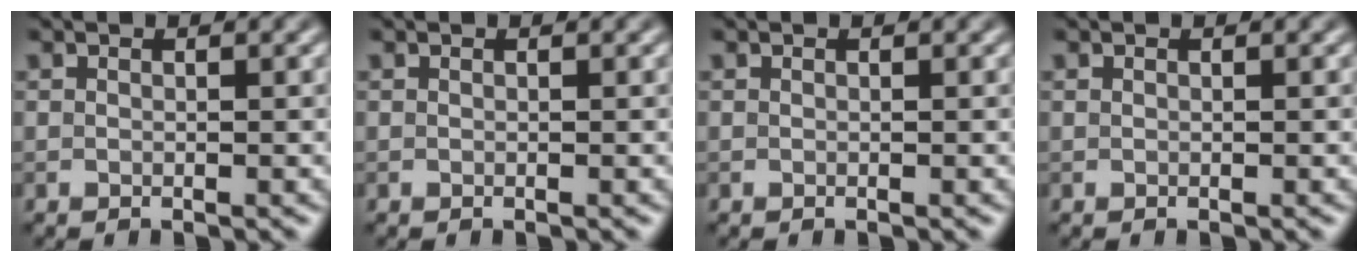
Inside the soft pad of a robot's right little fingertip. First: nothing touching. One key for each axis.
{"total": 0.0}
{"total": 0.0}
{"total": 0.0}